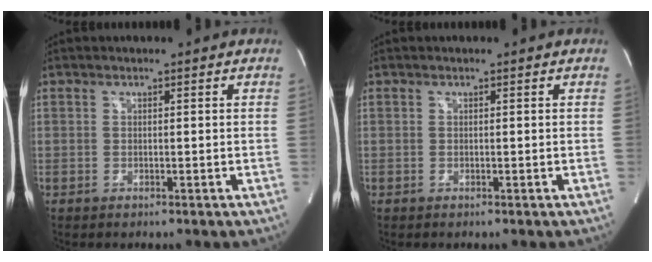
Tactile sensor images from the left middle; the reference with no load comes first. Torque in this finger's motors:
{"motor_torque": [-0.17, -0.16, 0.11, 0.01]}